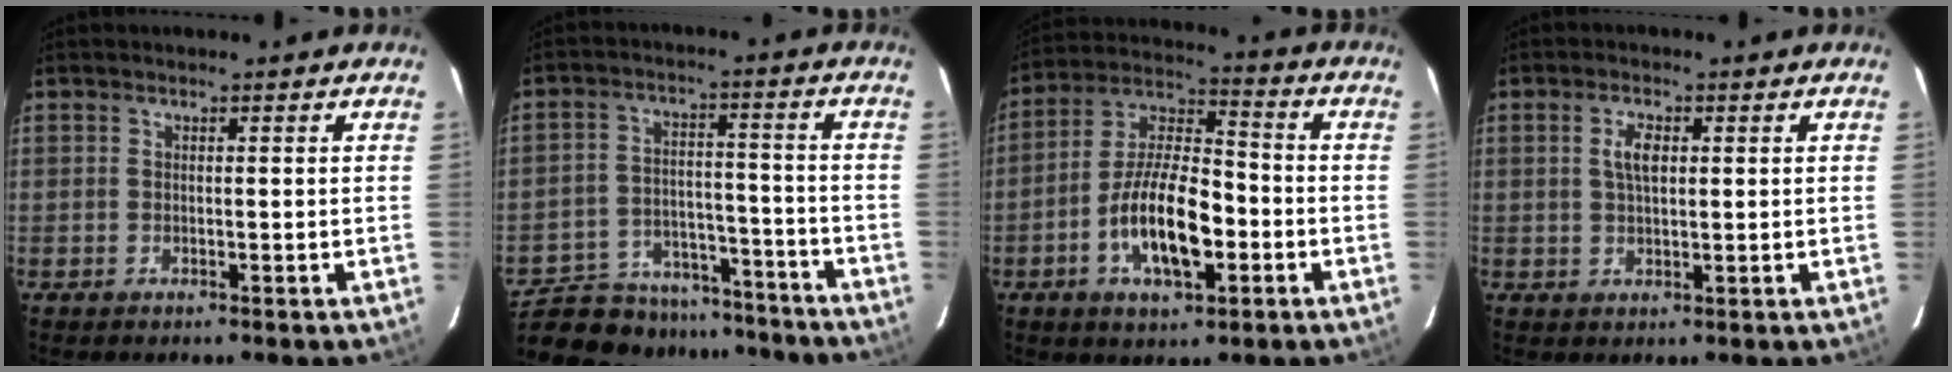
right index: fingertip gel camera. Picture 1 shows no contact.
{"total": 21.0, "force": [-18.2, 8.6, 6.2], "torque": [-0.146, 0.030, -0.247]}
{"total": 14.4, "force": [-4.6, 6.0, 12.2], "torque": [-0.237, 0.007, -0.081]}
{"total": 3.7, "force": [0.9, 1.7, 3.1], "torque": [-0.060, 0.006, 0.019]}